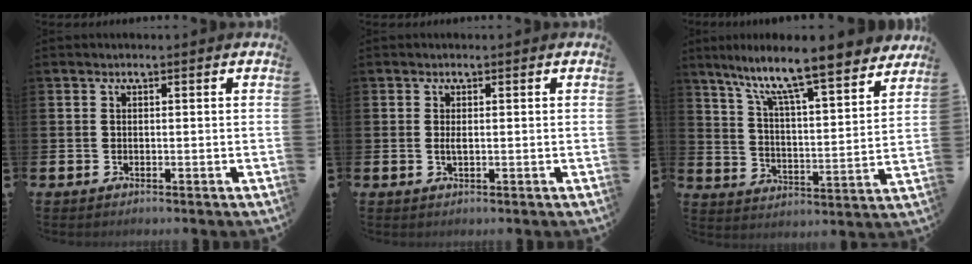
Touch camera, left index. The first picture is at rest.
{"total": 1.0, "force": [0.1, 0.3, 0.9], "torque": [-0.016, 0.002, 0.000]}
{"total": 10.4, "force": [9.2, 0.5, 4.9], "torque": [-0.115, -0.076, 0.148]}